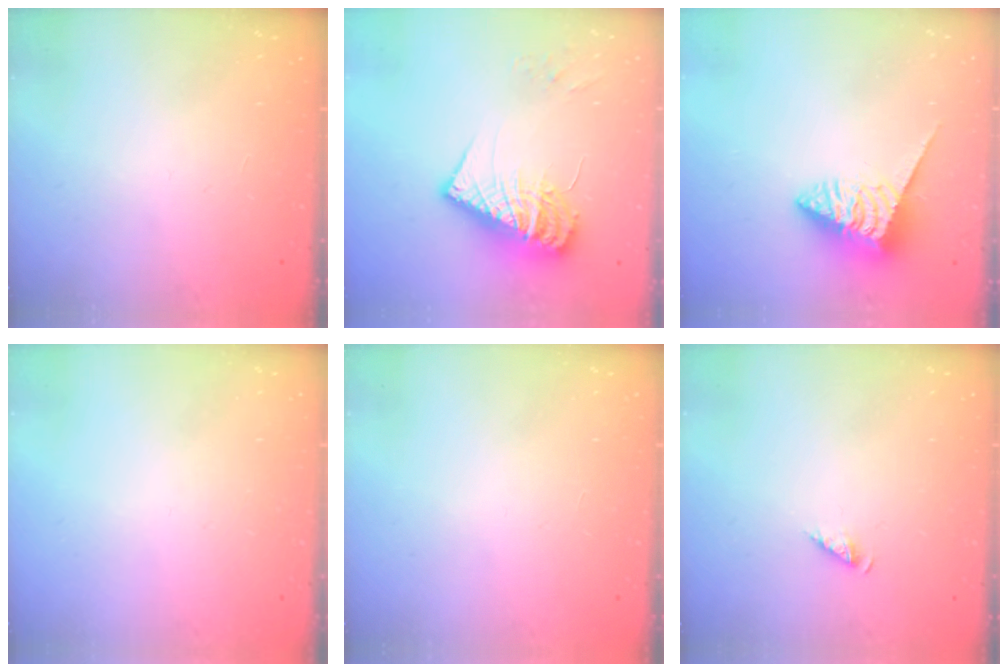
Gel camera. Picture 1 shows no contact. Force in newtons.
{"total": 14.9, "press": 14.9, "slide": 1.4}
{"total": 4.6, "press": 4.5, "slide": 0.7}
{"total": 0.0}
{"total": 0.0}
{"total": 2.1, "press": 2.1, "slide": 0.4}